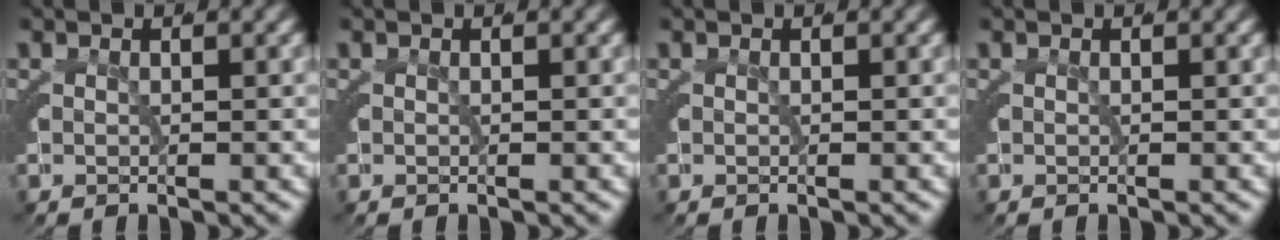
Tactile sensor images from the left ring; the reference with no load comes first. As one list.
[{"total": 0.0}, {"total": 0.0}, {"total": 0.0}]